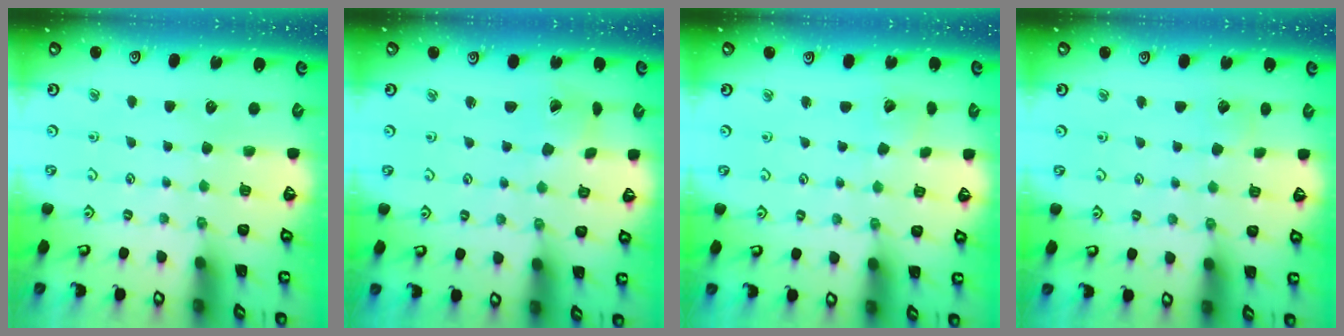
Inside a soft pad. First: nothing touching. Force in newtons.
{"total": 1.5, "press": 1.5, "slide": 0.2}
{"total": 3.7, "press": 3.7, "slide": 0.3}
{"total": 2.0, "press": 2.0, "slide": 0.1}